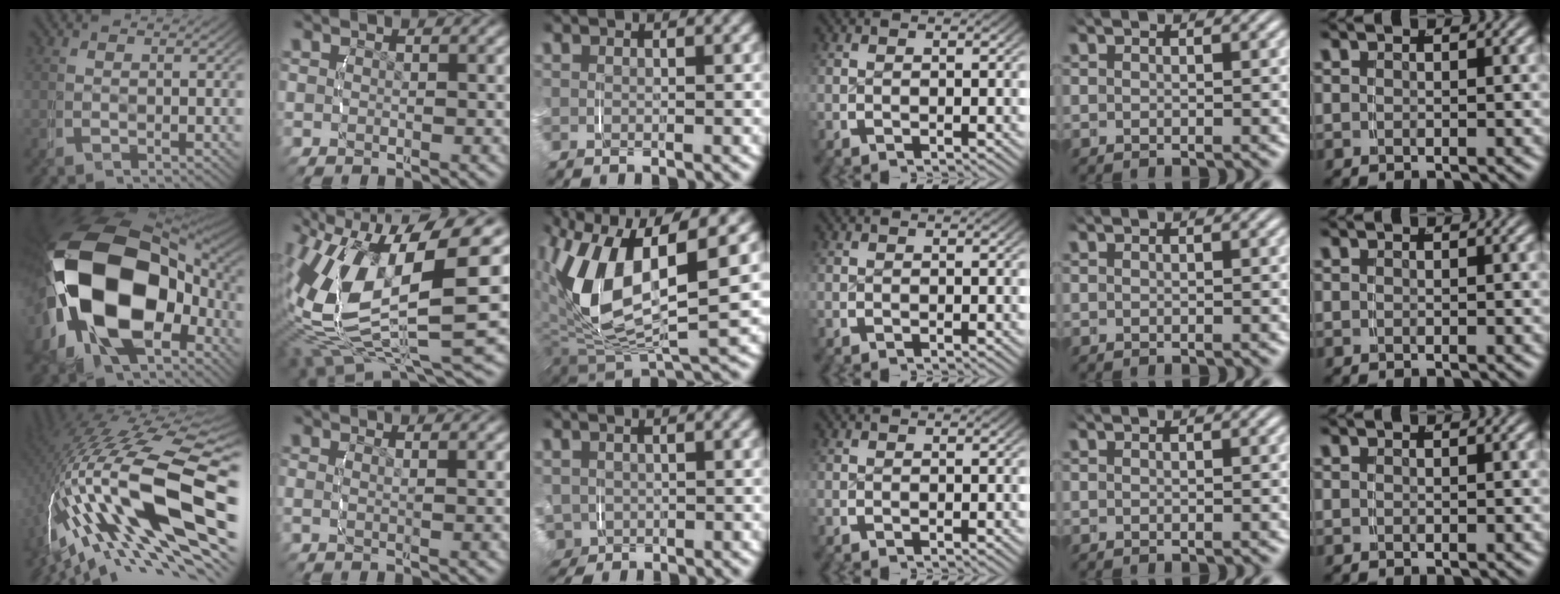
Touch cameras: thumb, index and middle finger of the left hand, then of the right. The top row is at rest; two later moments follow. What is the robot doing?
{"motion": "grasp_and_lifting", "object": "router"}